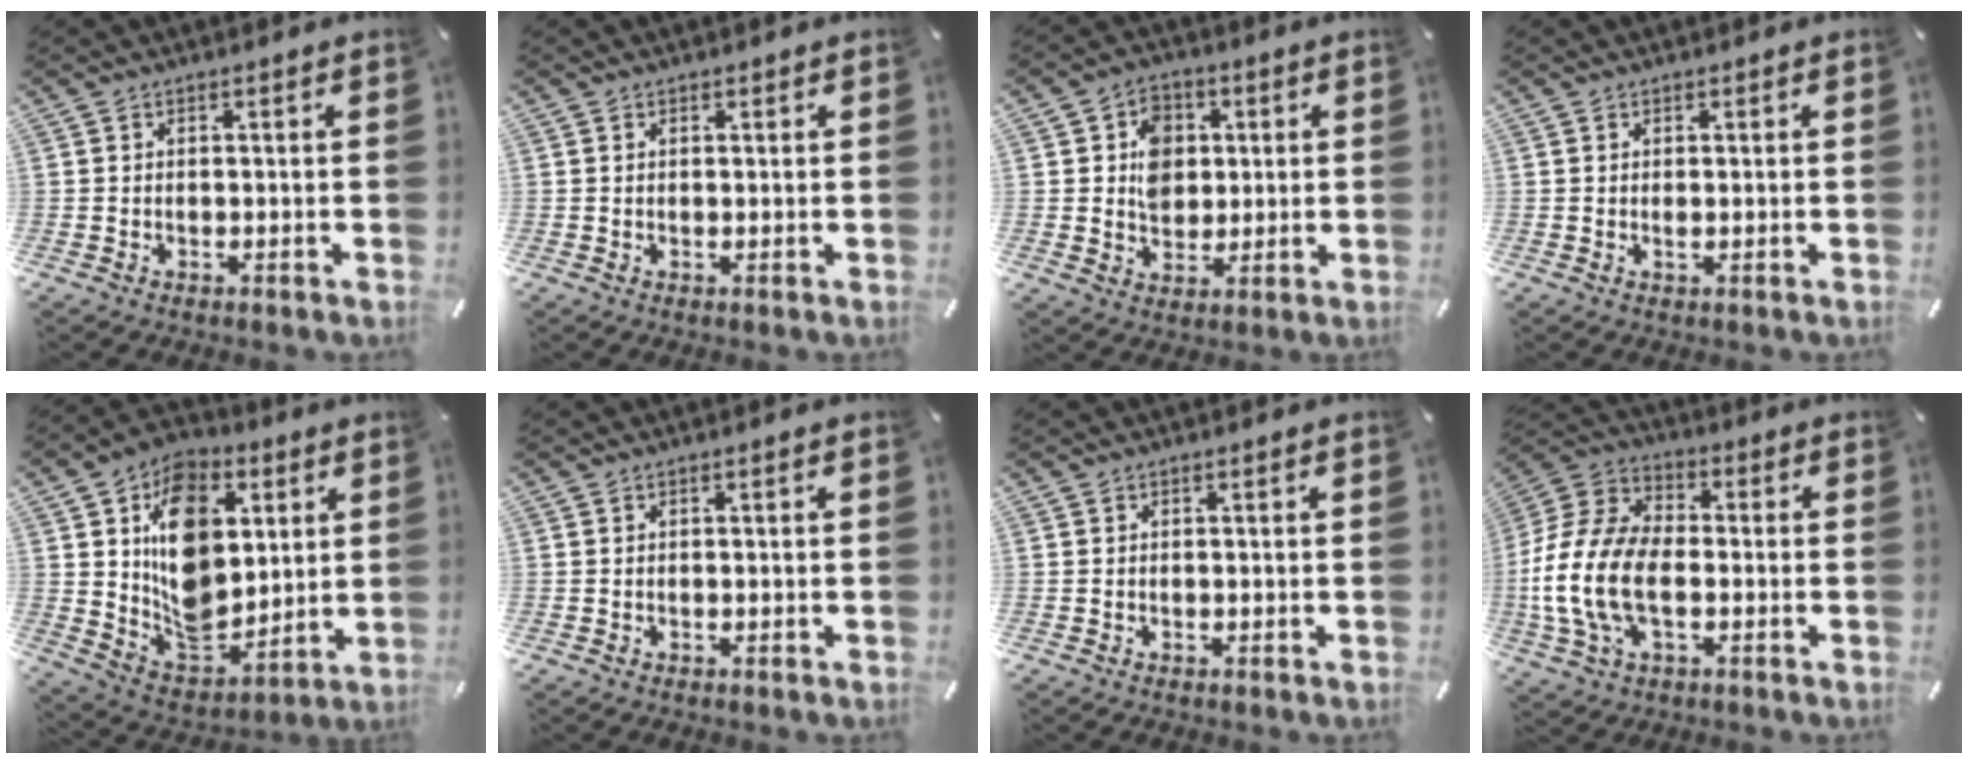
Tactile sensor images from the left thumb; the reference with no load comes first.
{"total": 0.6, "force": [0.3, 0.4, 0.2], "torque": [-0.004, 0.002, 0.006]}
{"total": 8.1, "force": [1.1, 6.9, 4.1], "torque": [-0.061, 0.008, 0.017]}
{"total": 0.8, "force": [0.2, 0.2, 0.7], "torque": [-0.015, 0.000, 0.003]}
{"total": 16.1, "force": [3.5, 12.8, 9.1], "torque": [-0.140, -0.030, 0.069]}
{"total": 0.0}
{"total": 0.0}
{"total": 15.8, "force": [-3.9, 10.1, 11.5], "torque": [-0.255, 0.012, -0.071]}